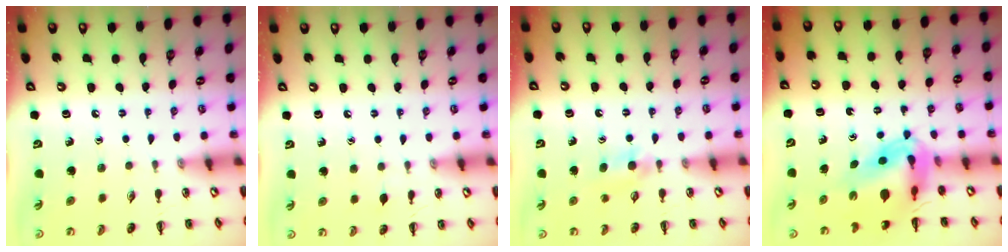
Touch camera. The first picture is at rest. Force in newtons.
{"total": 2.7, "press": 2.5, "slide": 1.0}
{"total": 3.8, "press": 3.6, "slide": 1.3}
{"total": 7.9, "press": 7.5, "slide": 2.6}